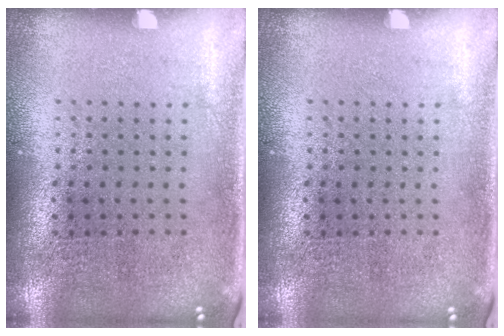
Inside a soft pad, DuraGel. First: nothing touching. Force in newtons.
{"total": 0.0}